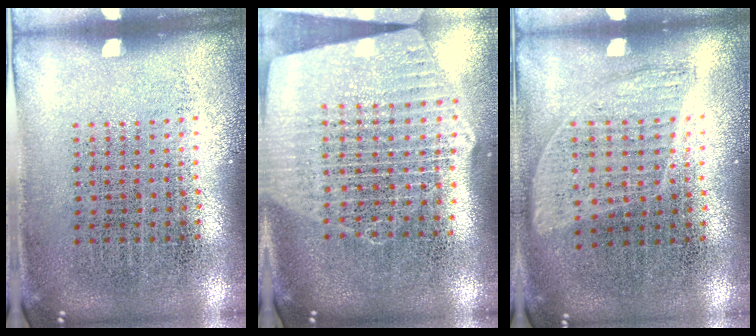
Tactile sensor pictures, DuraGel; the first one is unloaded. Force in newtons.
{"total": 2.7, "press": 2.3, "slide": 1.4}
{"total": 0.9, "press": 0.8, "slide": 0.4}